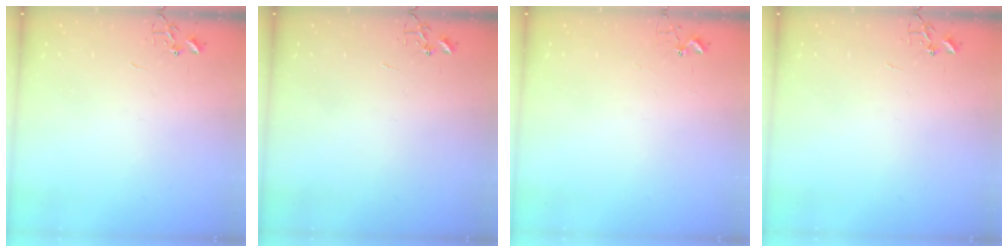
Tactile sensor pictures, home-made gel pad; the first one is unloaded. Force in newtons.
{"total": 0.0}
{"total": 2.7, "press": 2.7, "slide": 0.2}
{"total": 0.0}